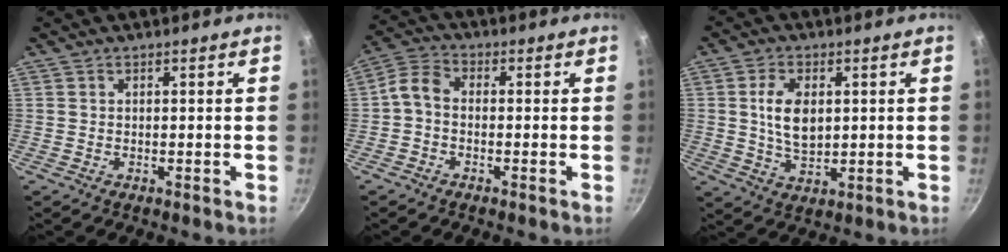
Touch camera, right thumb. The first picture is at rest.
{"total": 4.5, "force": [-1.2, 3.1, 3.1], "torque": [-0.071, 0.028, -0.036]}
{"total": 8.0, "force": [1.2, 5.0, 6.2], "torque": [-0.104, -0.010, 0.026]}